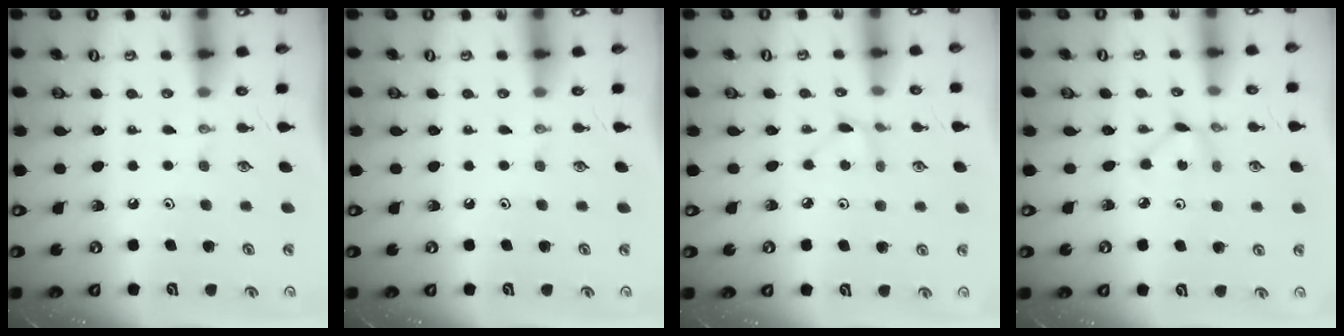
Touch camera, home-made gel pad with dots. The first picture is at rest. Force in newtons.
{"total": 0.0}
{"total": 2.9, "press": 2.9, "slide": 0.4}
{"total": 2.3, "press": 2.3, "slide": 0.2}